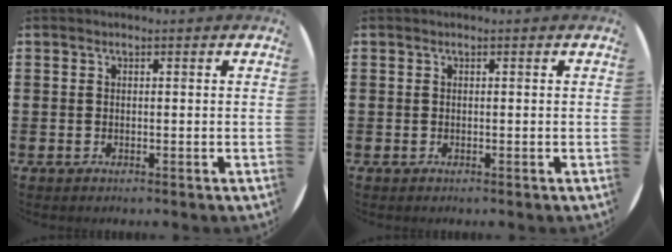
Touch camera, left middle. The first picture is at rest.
{"total": 0.0}